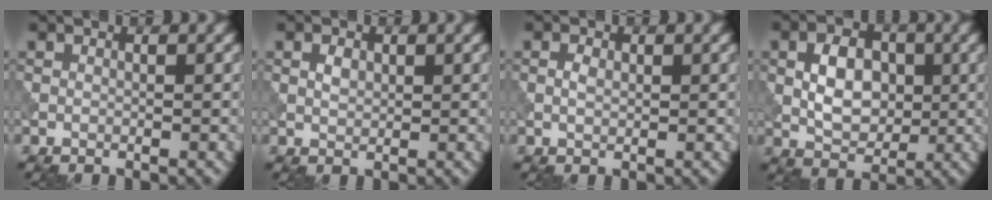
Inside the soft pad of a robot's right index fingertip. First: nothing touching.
{"total": 1.3, "force": [0.3, 0.9, 0.9], "torque": [-0.017, 0.000, 0.007]}
{"total": 1.2, "force": [0.1, 0.7, 0.9], "torque": [-0.018, 0.000, 0.001]}
{"total": 5.0, "force": [0.3, 3.3, 3.8], "torque": [-0.062, 0.001, 0.003]}